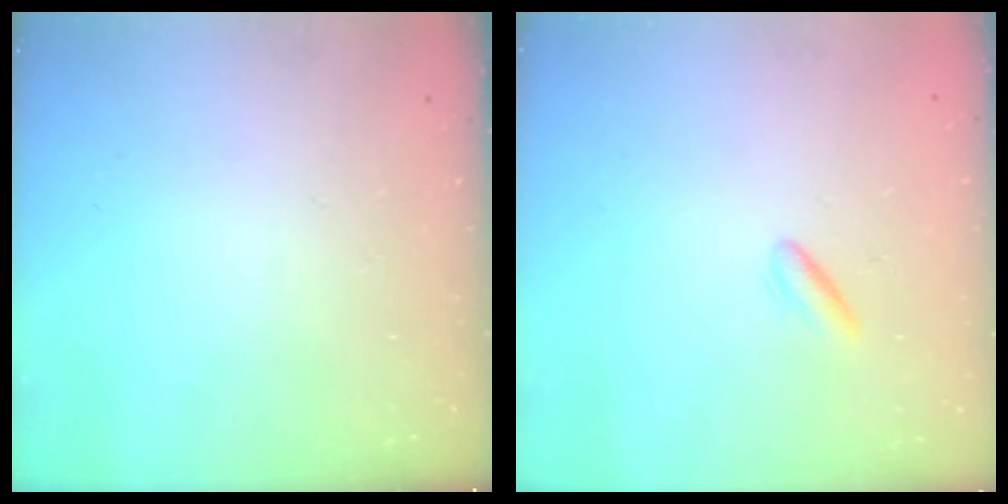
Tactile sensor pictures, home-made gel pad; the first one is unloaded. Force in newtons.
{"total": 2.2, "press": 2.0, "slide": 0.9}